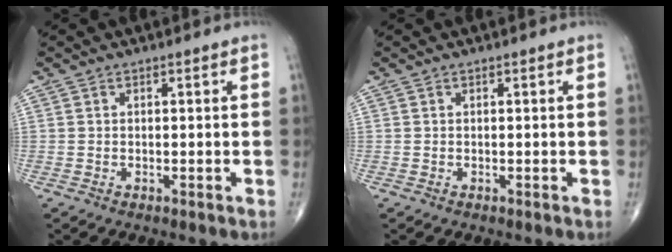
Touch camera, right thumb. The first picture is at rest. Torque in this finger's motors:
{"motor_torque": [-0.15, -0.02, 0.00, 0.00, 0.00]}